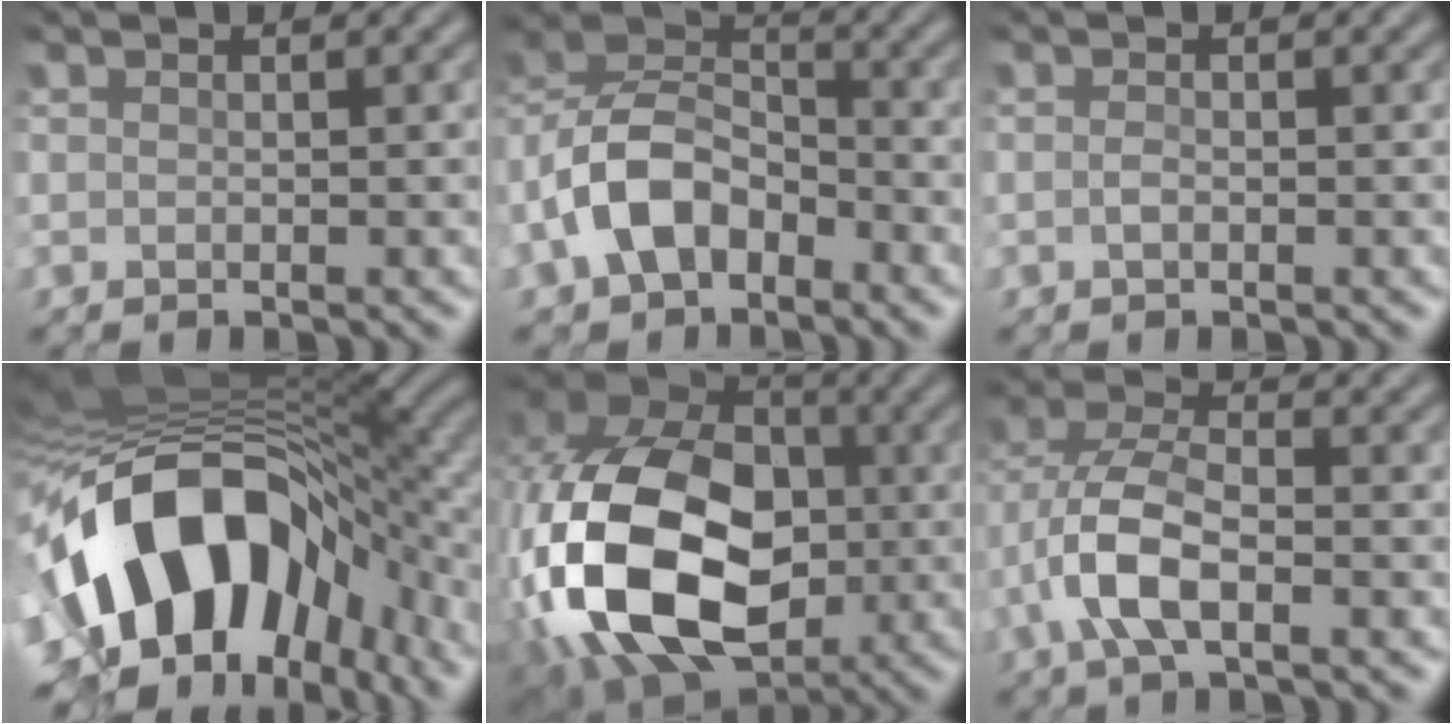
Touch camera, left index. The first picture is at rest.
{"total": 7.1, "force": [-3.2, 4.4, 4.6], "torque": [-0.094, 0.016, -0.075]}
{"total": 0.5, "force": [-0.1, 0.1, 0.5], "torque": [-0.015, 0.004, -0.002]}
{"total": 17.1, "force": [-5.0, 10.3, 12.7], "torque": [-0.230, -0.008, -0.073]}
{"total": 18.9, "force": [-3.7, 13.1, 13.1], "torque": [-0.301, -0.027, -0.064]}
{"total": 5.9, "force": [-1.6, 2.8, 5.0], "torque": [-0.116, 0.010, -0.035]}